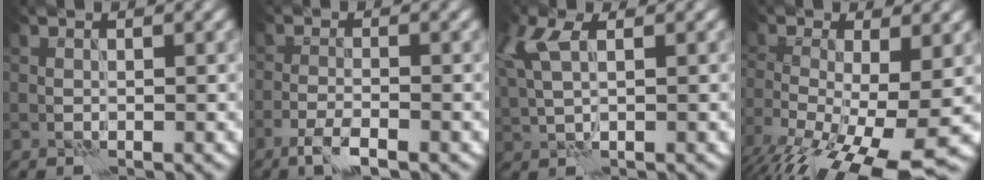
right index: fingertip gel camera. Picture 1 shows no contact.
{"total": 3.0, "force": [-2.1, 0.6, 2.1], "torque": [-0.044, -0.001, -0.046]}
{"total": 4.1, "force": [1.5, 1.9, 3.3], "torque": [-0.088, 0.013, 0.030]}
{"total": 13.1, "force": [-6.5, 4.7, 10.3], "torque": [-0.190, -0.033, -0.108]}